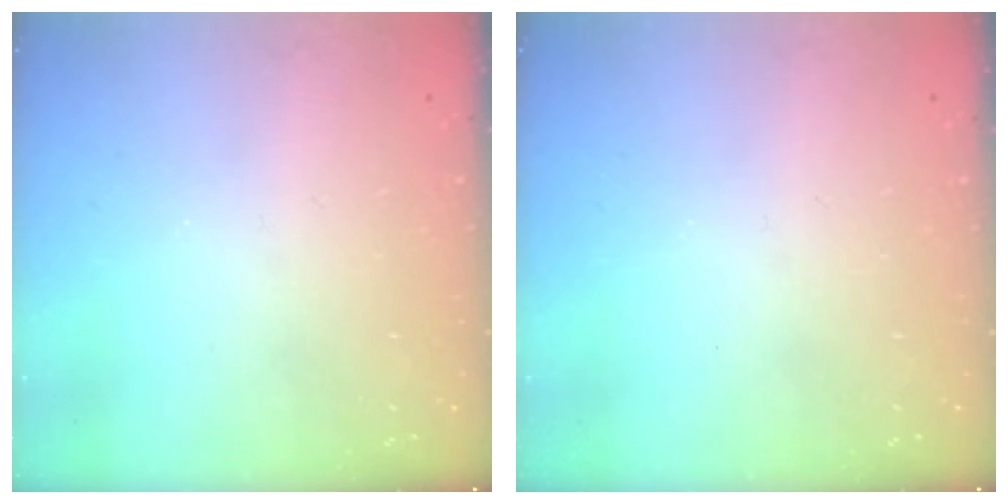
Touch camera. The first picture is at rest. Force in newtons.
{"total": 0.0}